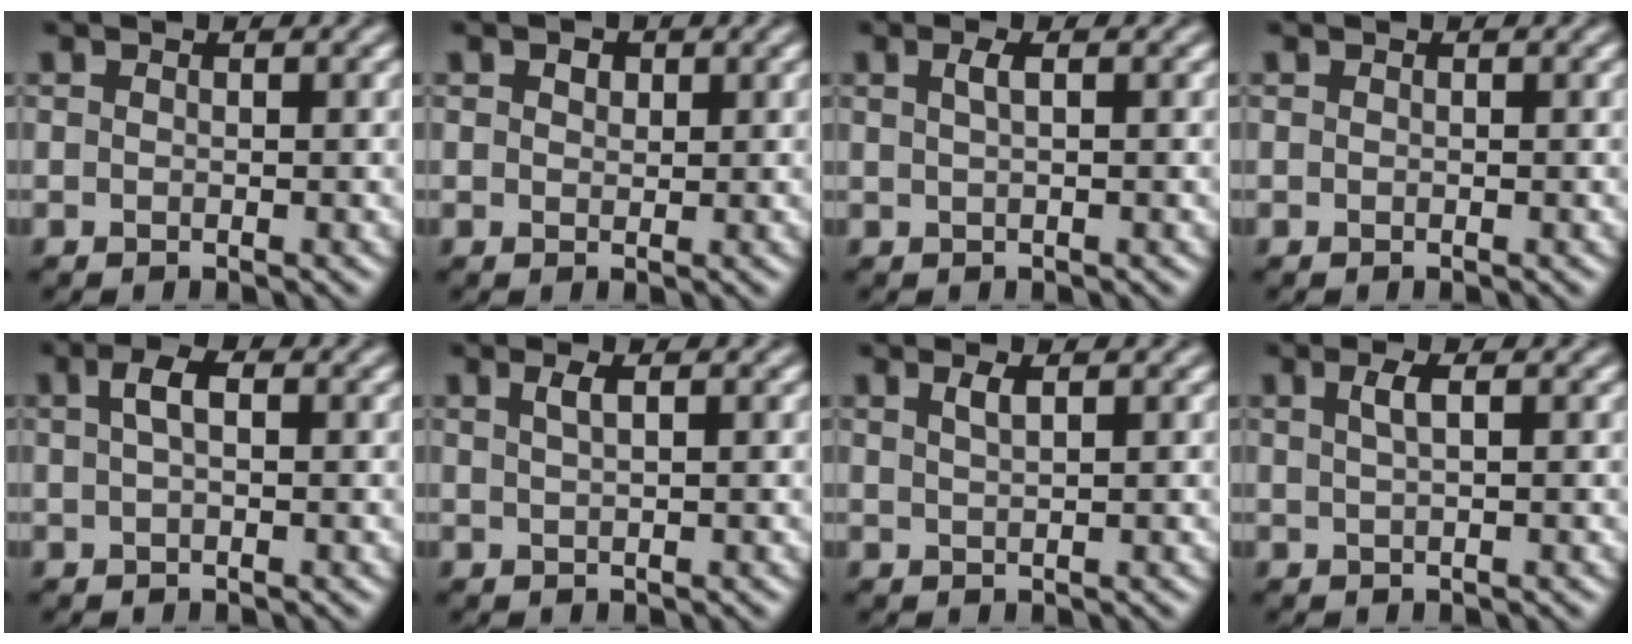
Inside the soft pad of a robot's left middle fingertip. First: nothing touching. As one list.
[{"total": 1.2, "force": [0.6, 0.8, 0.6], "torque": [-0.008, 0.001, 0.009]}, {"total": 1.5, "force": [0.5, 0.5, 1.4], "torque": [-0.024, 0.004, 0.008]}, {"total": 0.0}, {"total": 2.1, "force": [0.6, 0.9, 1.9], "torque": [-0.038, 0.008, 0.009]}, {"total": 1.6, "force": [0.7, 0.5, 1.3], "torque": [-0.020, 0.004, 0.010]}, {"total": 1.5, "force": [0.8, 0.5, 1.2], "torque": [-0.017, 0.003, 0.012]}, {"total": 1.8, "force": [0.7, 0.6, 1.6], "torque": [-0.027, 0.005, 0.009]}]